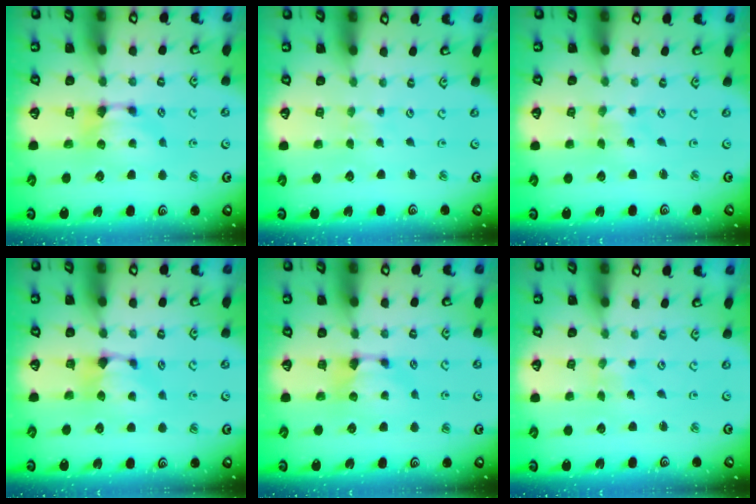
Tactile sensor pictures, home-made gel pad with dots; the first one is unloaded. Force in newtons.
{"total": 4.8, "press": 4.8, "slide": 0.1}
{"total": 5.1, "press": 5.1, "slide": 0.4}
{"total": 0.9, "press": 0.2, "slide": 0.9}
{"total": 0.0}
{"total": 5.2, "press": 5.2, "slide": 0.2}